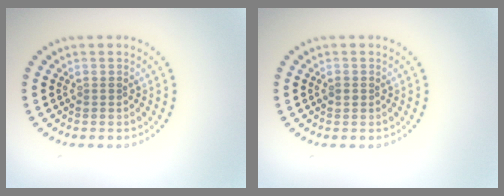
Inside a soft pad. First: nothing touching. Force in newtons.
{"total": 1.0, "press": 1.0, "slide": 0.1}